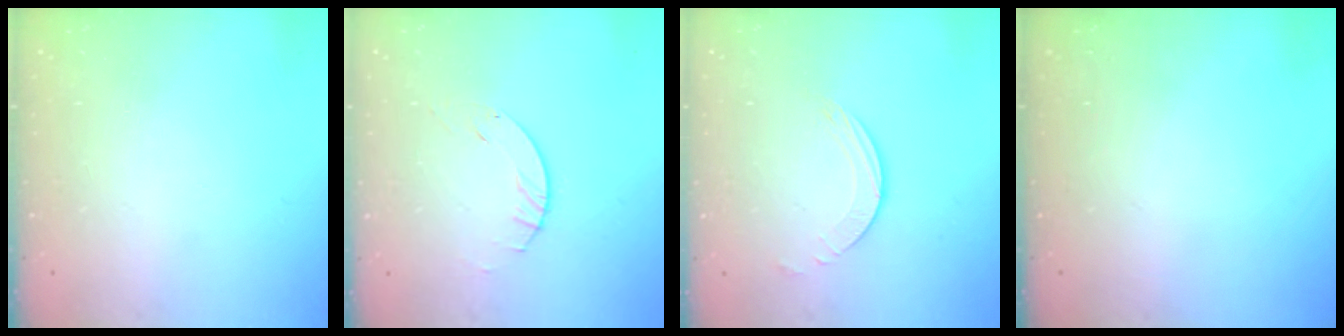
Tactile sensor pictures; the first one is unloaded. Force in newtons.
{"total": 2.9, "press": 2.9, "slide": 0.4}
{"total": 2.0, "press": 1.9, "slide": 0.3}
{"total": 0.0}